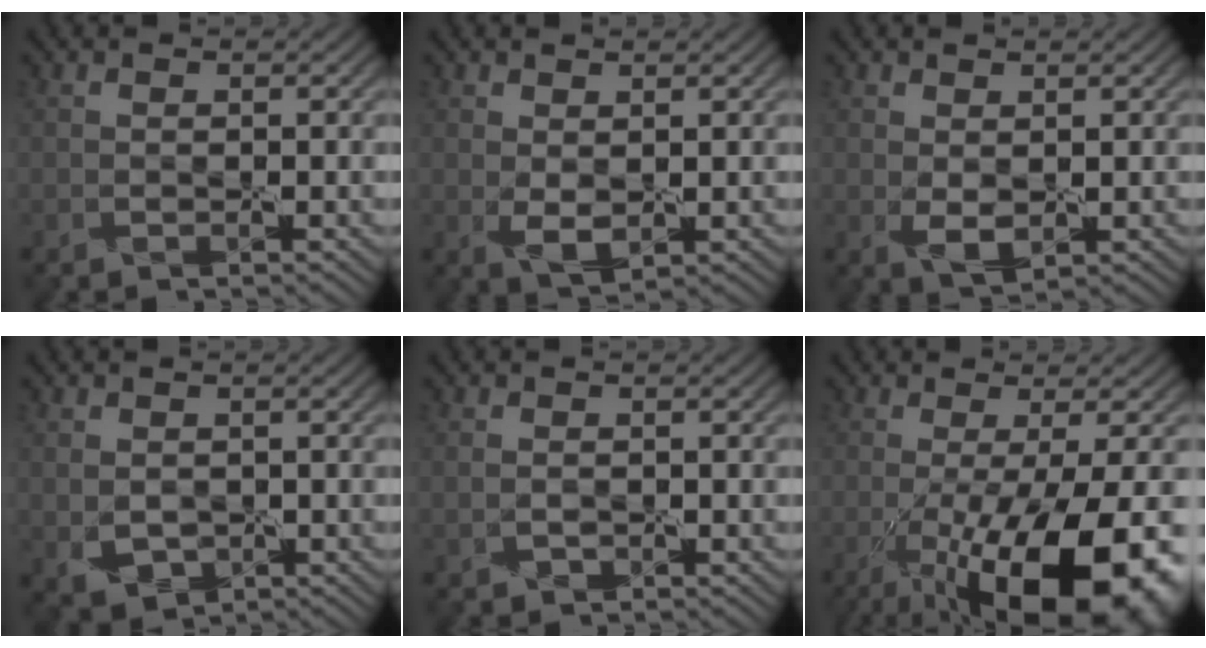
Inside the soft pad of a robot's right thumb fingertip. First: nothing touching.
{"total": 2.3, "force": [0.5, 1.3, 1.9], "torque": [-0.043, -0.008, 0.015]}
{"total": 2.2, "force": [0.4, 1.3, 1.8], "torque": [-0.041, -0.008, 0.013]}
{"total": 3.3, "force": [-0.3, 2.7, 2.0], "torque": [-0.056, -0.015, 0.002]}
{"total": 1.3, "force": [-0.3, 1.0, 0.8], "torque": [-0.021, -0.006, -0.002]}
{"total": 16.7, "force": [-6.2, 5.2, 14.6], "torque": [-0.239, -0.030, -0.088]}